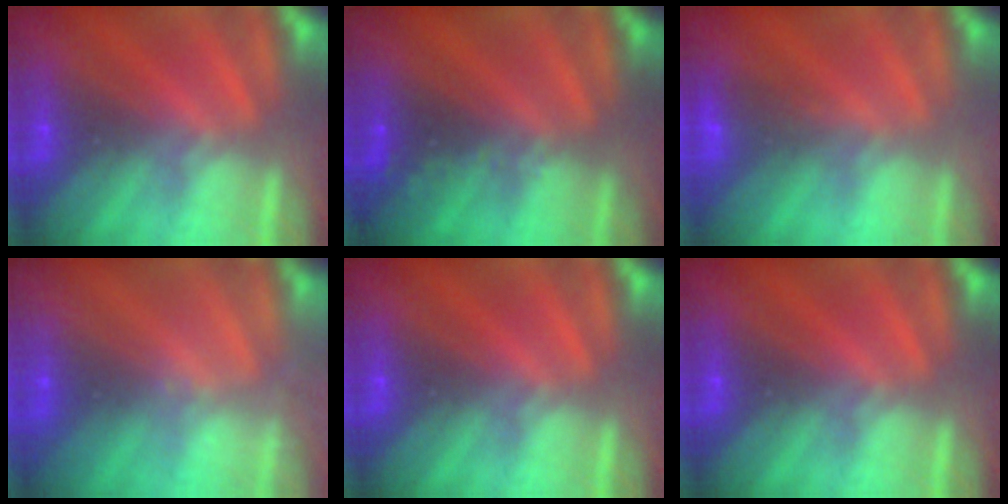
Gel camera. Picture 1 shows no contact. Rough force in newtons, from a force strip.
{"total": 2.4}
{"total": 3.2}
{"total": 2.4}
{"total": 0.0}
{"total": 0.0}